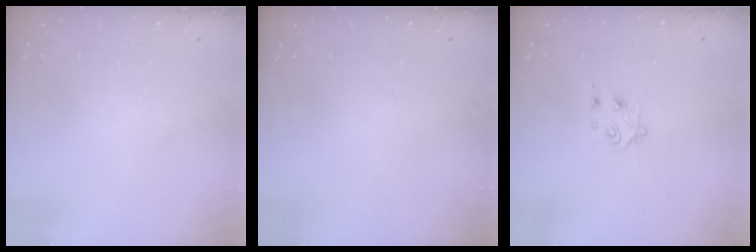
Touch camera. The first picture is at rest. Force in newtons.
{"total": 0.0}
{"total": 4.1, "press": 4.1, "slide": 0.5}